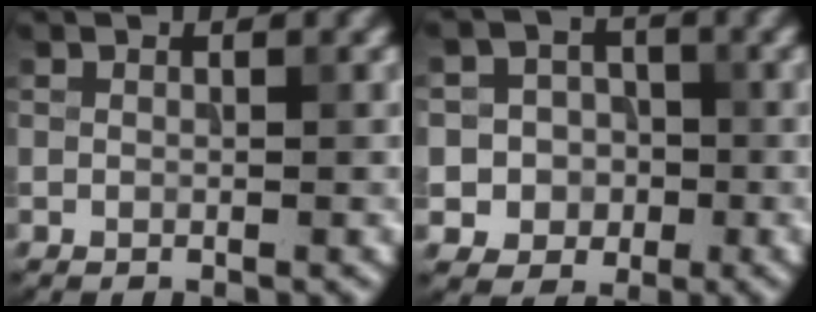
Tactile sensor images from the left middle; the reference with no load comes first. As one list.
[{"total": 5.1, "force": [-0.8, 4.9, 1.1], "torque": [-0.003, 0.020, -0.039]}]